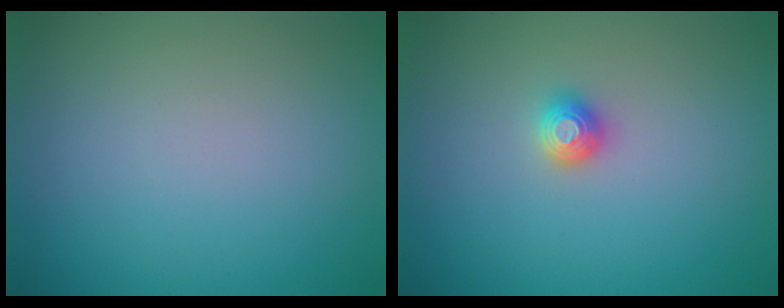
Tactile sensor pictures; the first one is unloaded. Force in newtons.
{"total": 1.3, "press": 1.2, "slide": 0.4}